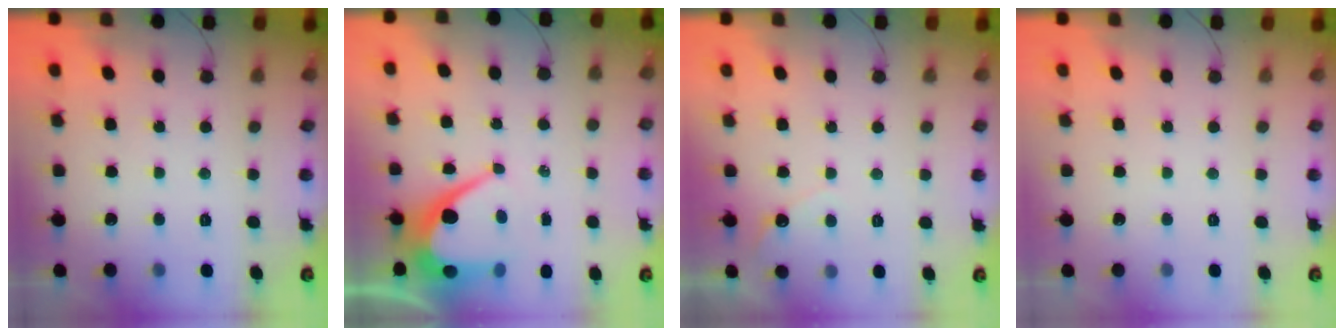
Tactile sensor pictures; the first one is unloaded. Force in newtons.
{"total": 10.0, "press": 9.9, "slide": 0.9}
{"total": 3.6, "press": 3.6, "slide": 0.2}
{"total": 0.0}